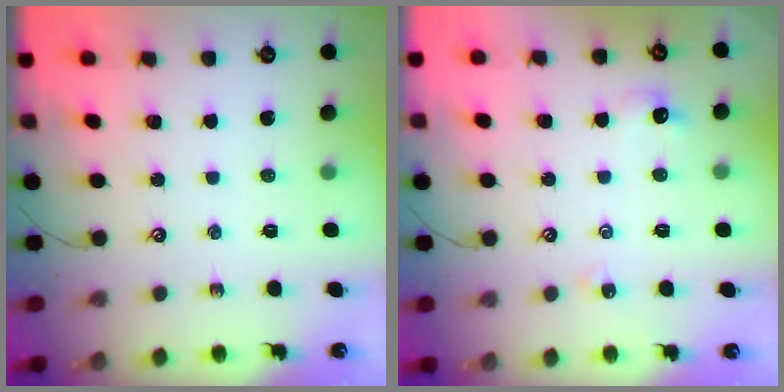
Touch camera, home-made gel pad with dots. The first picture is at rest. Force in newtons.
{"total": 2.3, "press": 2.3, "slide": 0.6}